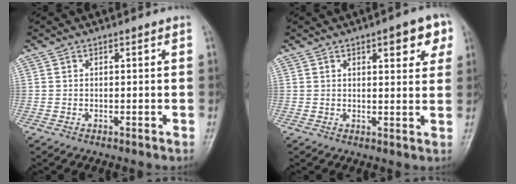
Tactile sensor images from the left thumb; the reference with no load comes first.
{"total": 7.1, "force": [3.5, 2.7, 5.6], "torque": [-0.044, -0.009, 0.037]}